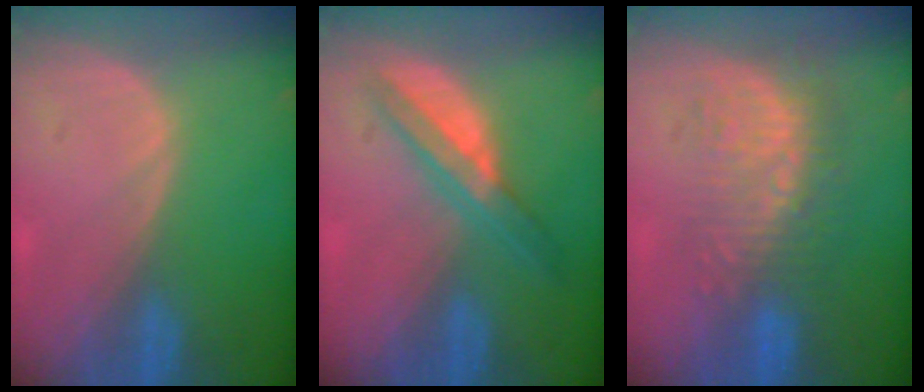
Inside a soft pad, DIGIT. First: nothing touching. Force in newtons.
{"total": 5.9, "press": 5.4, "slide": 2.3}
{"total": 9.2, "press": 8.5, "slide": 3.6}